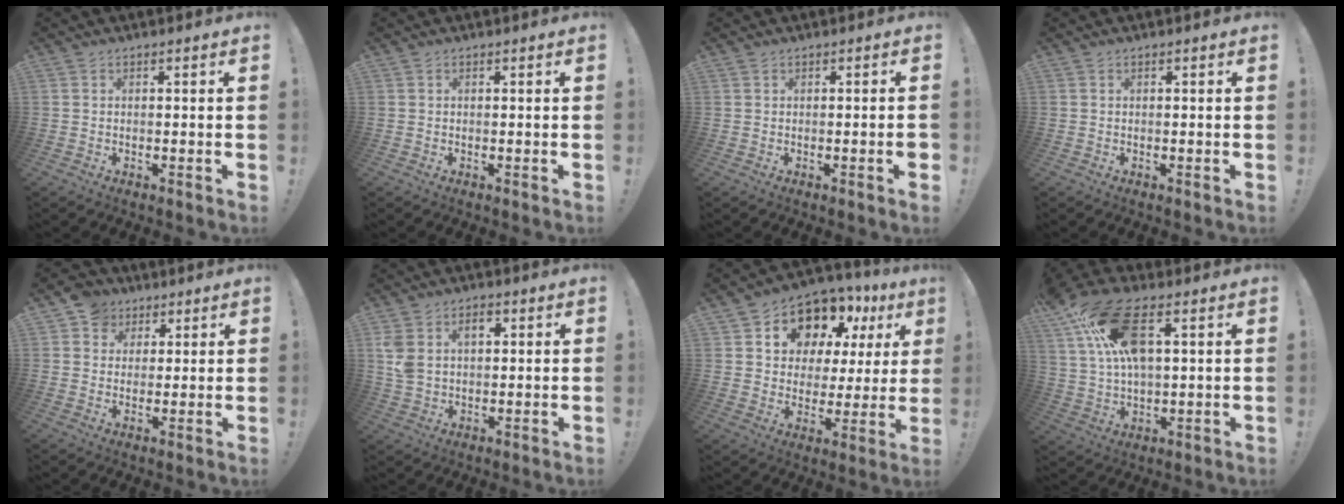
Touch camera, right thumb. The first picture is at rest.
{"total": 0.0}
{"total": 1.9, "force": [-0.7, -0.1, 1.8], "torque": [-0.022, -0.004, -0.012]}
{"total": 0.0}
{"total": 7.2, "force": [3.1, 6.3, 1.8], "torque": [-0.022, -0.012, 0.062]}
{"total": 8.0, "force": [2.9, 5.6, 4.9], "torque": [-0.095, -0.003, 0.052]}
{"total": 11.7, "force": [7.6, 7.6, 4.5], "torque": [-0.062, -0.064, 0.142]}
{"total": 17.2, "force": [6.7, 8.1, 13.7], "torque": [-0.250, -0.019, 0.119]}